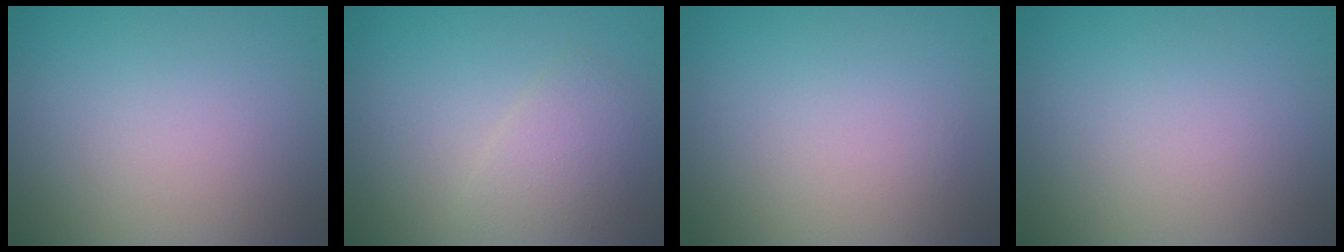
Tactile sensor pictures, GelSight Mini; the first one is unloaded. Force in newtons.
{"total": 2.4, "press": 2.4, "slide": 0.2}
{"total": 0.0}
{"total": 0.0}